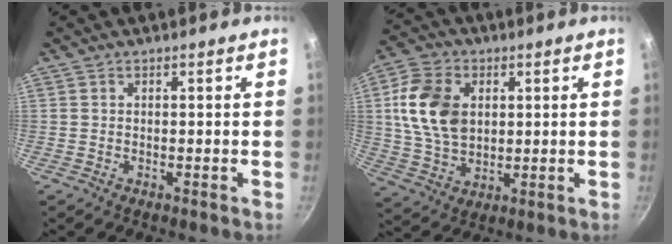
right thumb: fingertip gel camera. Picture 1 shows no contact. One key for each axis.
{"total": 13.5, "fx": 2.7, "fy": 9.5, "fz": 9.2, "tx": -0.158, "ty": -0.004, "tz": 0.052}